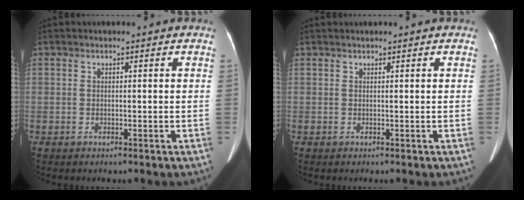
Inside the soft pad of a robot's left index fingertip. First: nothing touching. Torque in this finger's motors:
{"motor_torque": [1.03, -0.96, 0.35, 0.08]}